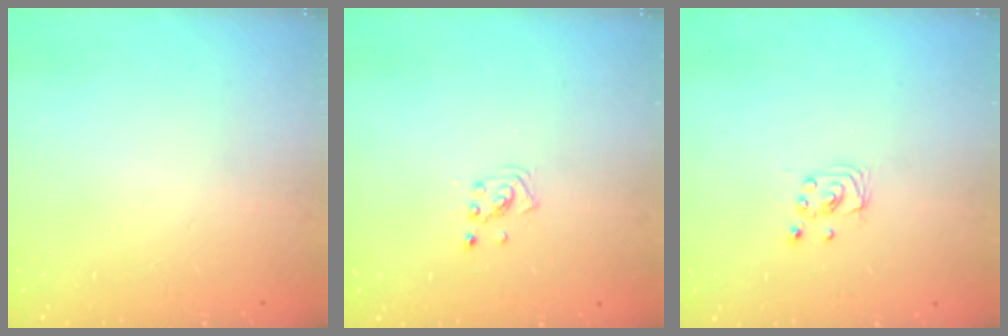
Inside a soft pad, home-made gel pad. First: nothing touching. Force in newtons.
{"total": 1.9, "press": 1.9, "slide": 0.1}
{"total": 2.2, "press": 2.2, "slide": 0.2}